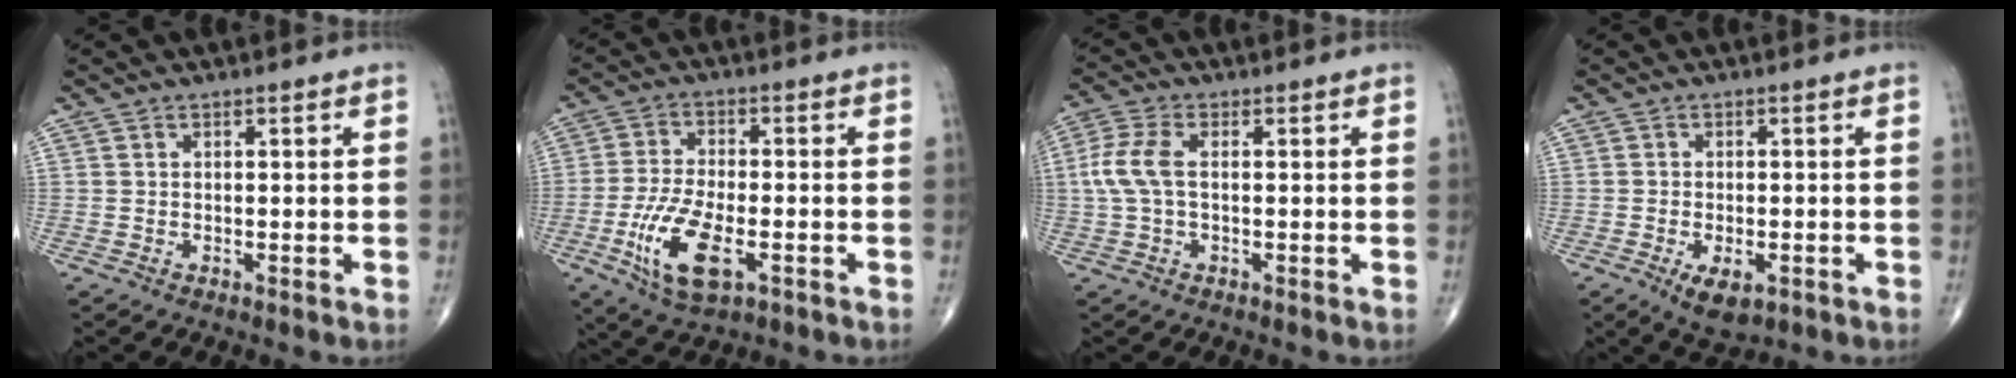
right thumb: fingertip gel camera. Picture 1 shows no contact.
{"total": 11.5, "force": [-4.1, 4.9, 9.6], "torque": [-0.198, 0.003, -0.072]}
{"total": 6.4, "force": [0.3, 3.3, 5.4], "torque": [-0.146, 0.017, 0.003]}
{"total": 5.3, "force": [-2.3, 2.6, 4.1], "torque": [-0.067, -0.001, -0.028]}